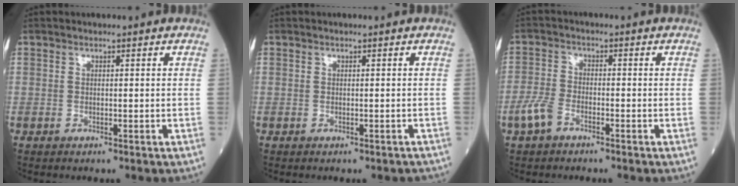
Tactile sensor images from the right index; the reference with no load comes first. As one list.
[{"total": 1.0, "force": [-0.9, 0.5, 0.3], "torque": [-0.001, 0.001, -0.012]}, {"total": 4.1, "force": [-2.6, 1.9, 2.6], "torque": [-0.067, 0.001, -0.055]}]